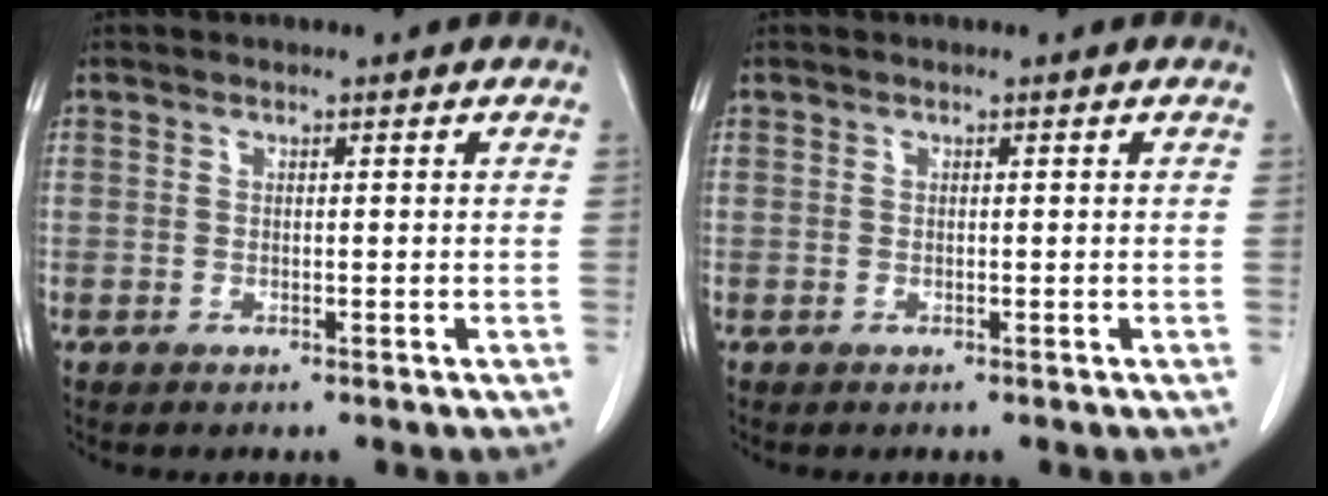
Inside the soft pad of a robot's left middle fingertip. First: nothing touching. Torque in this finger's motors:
{"motor_torque": [0.07, -0.02, -0.02, -0.01]}